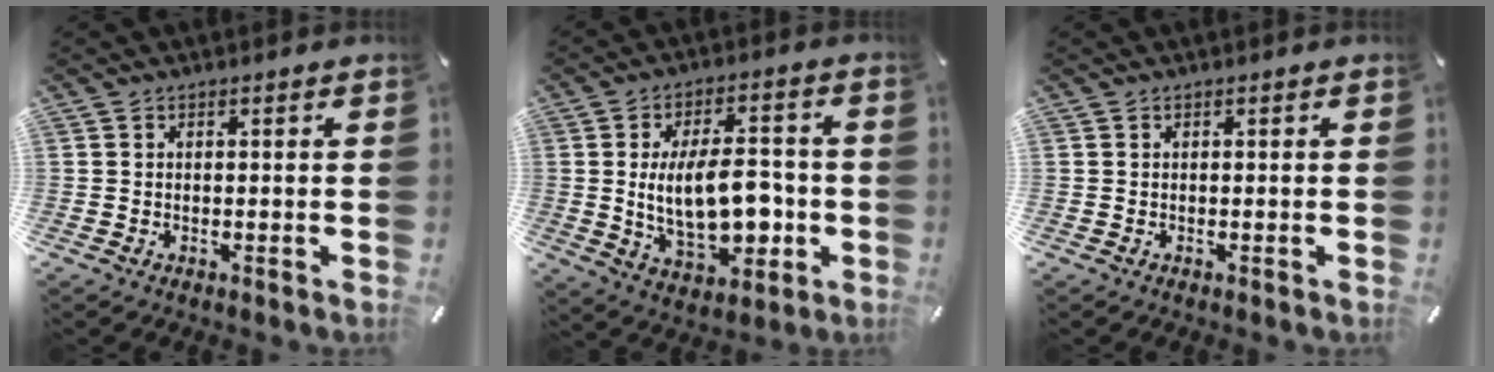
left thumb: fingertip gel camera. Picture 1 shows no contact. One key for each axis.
{"total": 16.5, "fx": -1.0, "fy": 9.1, "fz": 13.8, "tx": -0.234, "ty": 0.000, "tz": -0.016}
{"total": 0.0}